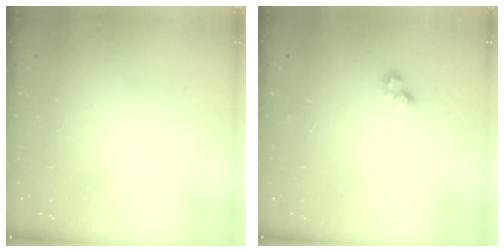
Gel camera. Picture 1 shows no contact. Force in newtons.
{"total": 2.0, "press": 2.0, "slide": 0.3}